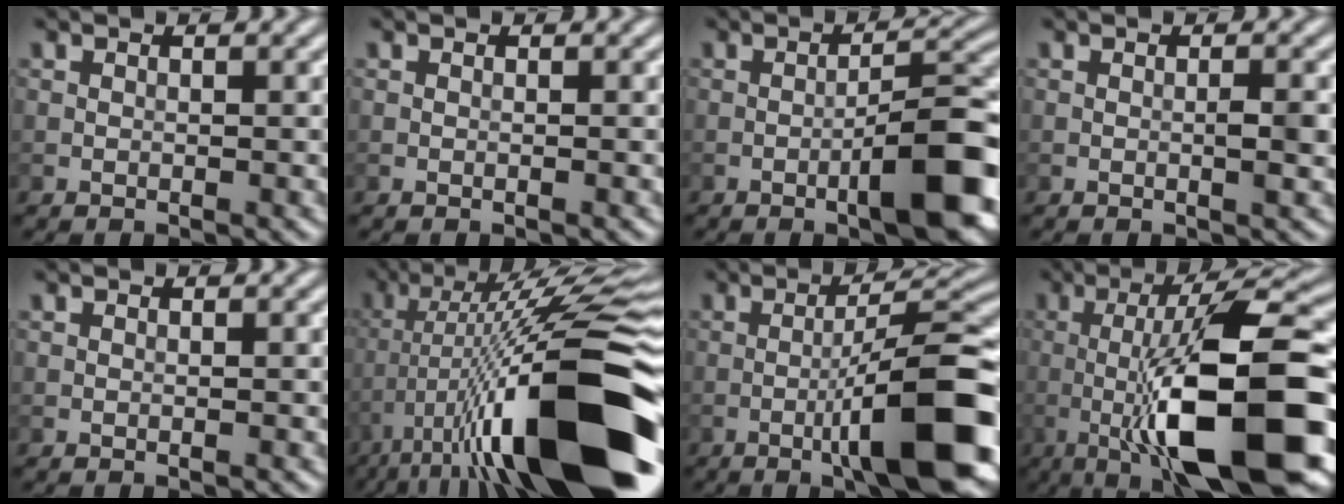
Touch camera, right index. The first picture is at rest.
{"total": 0.0}
{"total": 7.5, "force": [-2.8, 1.7, 6.8], "torque": [-0.093, 0.013, -0.044]}
{"total": 1.2, "force": [0.0, 0.1, 1.2], "torque": [-0.020, -0.001, -0.001]}
{"total": 0.0}
{"total": 17.8, "force": [-4.8, 4.0, 16.7], "torque": [-0.261, 0.033, -0.083]}
{"total": 11.2, "force": [-3.5, 2.1, 10.4], "torque": [-0.144, 0.013, -0.055]}
{"total": 13.1, "force": [-3.0, 2.9, 12.4], "torque": [-0.189, 0.010, -0.049]}